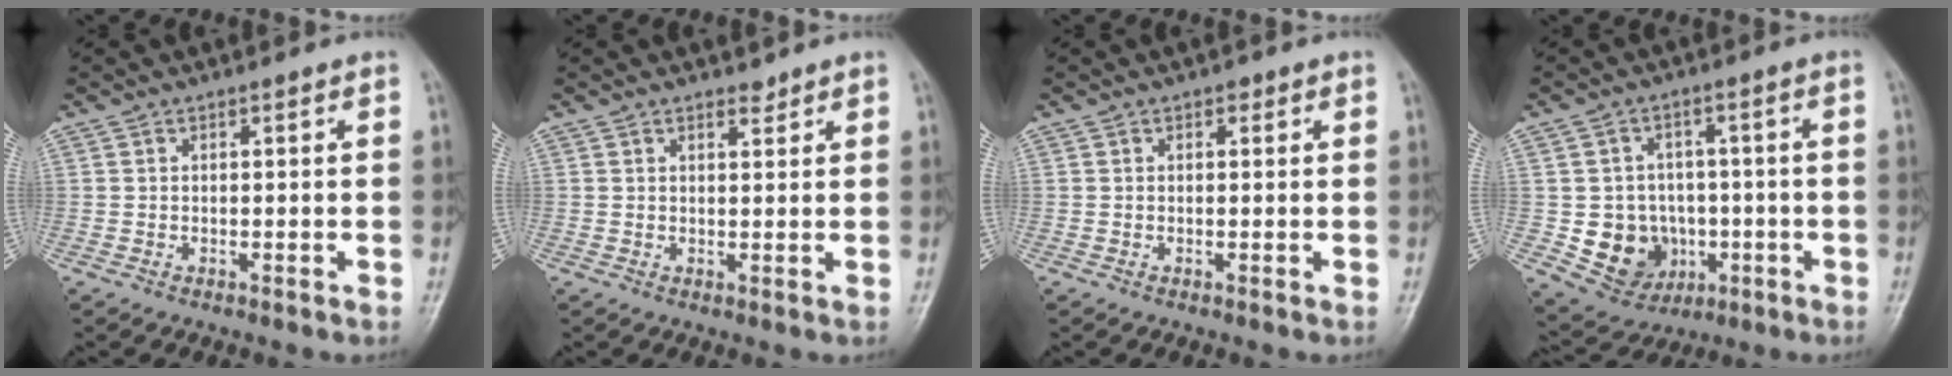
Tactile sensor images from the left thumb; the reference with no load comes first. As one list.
[{"total": 1.5, "force": [1.2, 0.6, 0.5], "torque": [0.000, -0.010, 0.017]}, {"total": 1.1, "force": [0.5, 0.7, 0.6], "torque": [0.001, 0.000, 0.003]}, {"total": 10.1, "force": [-1.8, 9.1, 4.0], "torque": [-0.027, 0.011, -0.015]}]